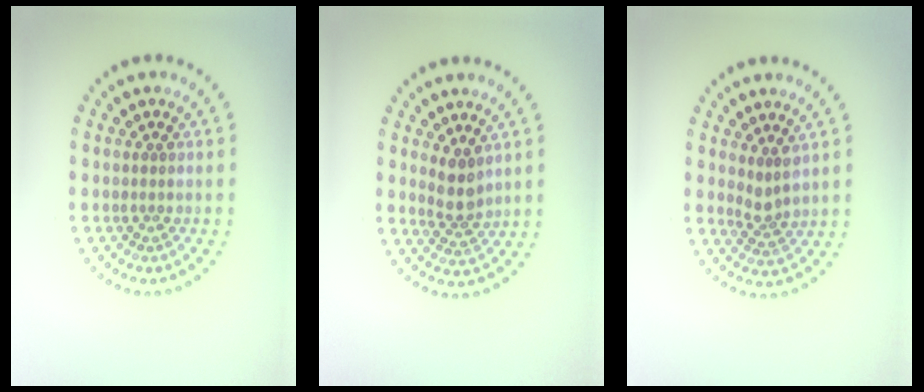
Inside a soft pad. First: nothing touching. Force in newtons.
{"total": 2.3, "press": 2.0, "slide": 1.3}
{"total": 1.9, "press": 1.4, "slide": 1.2}